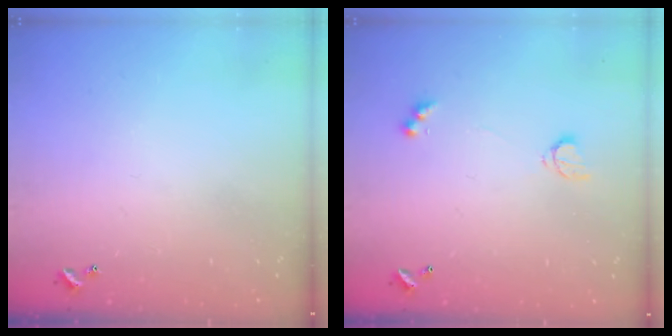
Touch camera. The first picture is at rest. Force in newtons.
{"total": 4.1, "press": 4.0, "slide": 0.7}